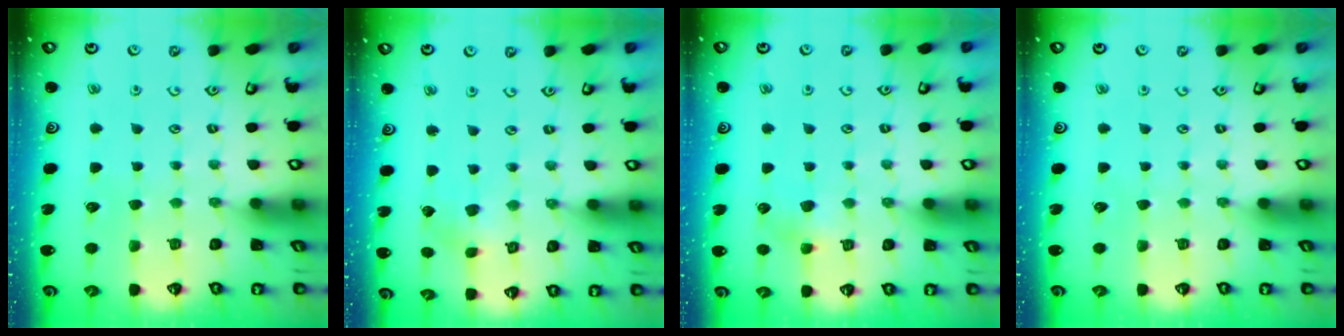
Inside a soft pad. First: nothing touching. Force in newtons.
{"total": 1.9, "press": 1.9, "slide": 0.2}
{"total": 4.6, "press": 4.6, "slide": 0.5}
{"total": 0.0}